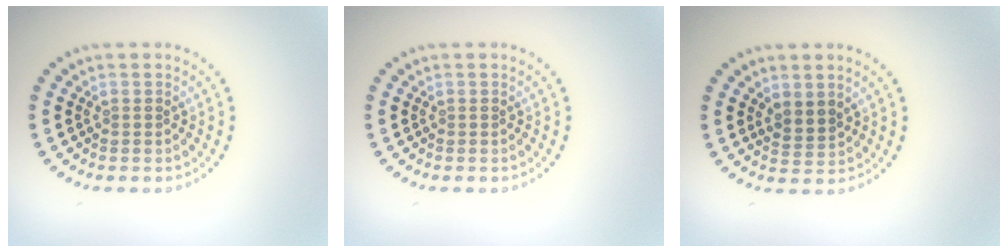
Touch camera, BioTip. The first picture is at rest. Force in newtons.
{"total": 0.0}
{"total": 1.9, "press": 1.5, "slide": 1.1}